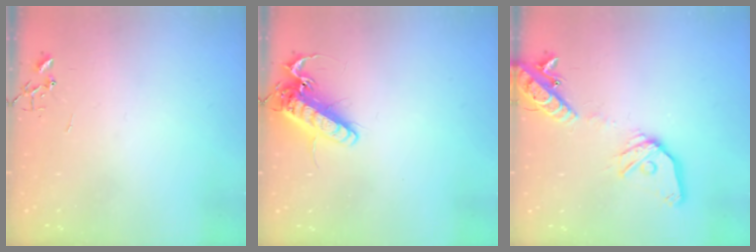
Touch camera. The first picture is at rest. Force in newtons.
{"total": 15.7, "press": 15.5, "slide": 2.4}
{"total": 17.4, "press": 17.1, "slide": 3.1}